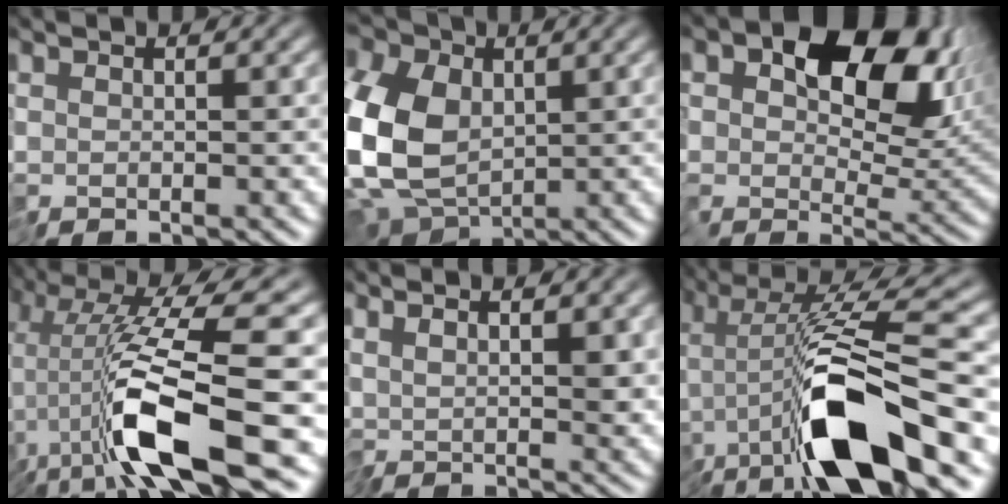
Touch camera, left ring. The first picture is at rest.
{"total": 15.4, "force": [0.4, 11.2, 10.5], "torque": [-0.262, -0.010, 0.007]}
{"total": 14.2, "force": [3.9, 9.4, 9.9], "torque": [-0.159, -0.010, 0.080]}
{"total": 11.7, "force": [-4.9, 1.3, 10.6], "torque": [-0.177, 0.011, -0.091]}
{"total": 2.8, "force": [1.5, 0.5, 2.3], "torque": [-0.047, -0.001, 0.025]}
{"total": 10.5, "force": [-4.2, 1.5, 9.5], "torque": [-0.150, 0.012, -0.088]}